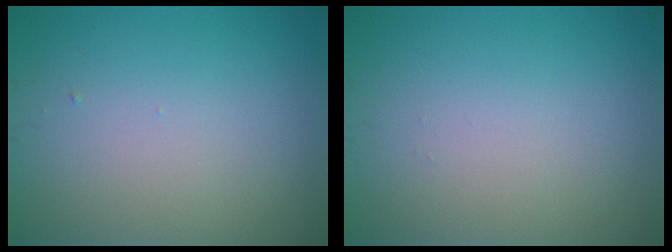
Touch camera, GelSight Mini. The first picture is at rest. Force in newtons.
{"total": 0.0}